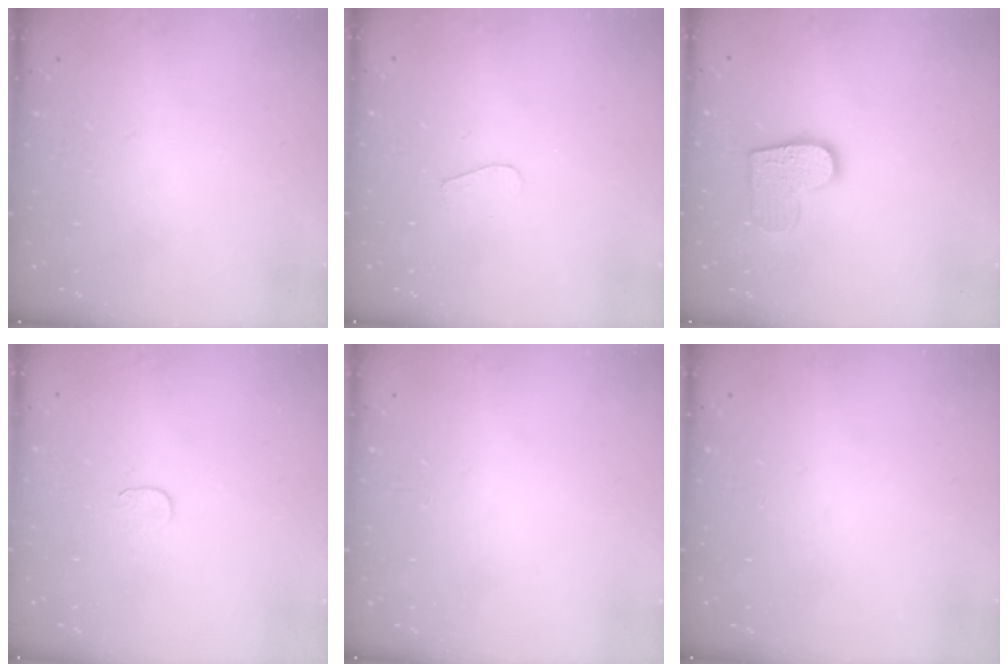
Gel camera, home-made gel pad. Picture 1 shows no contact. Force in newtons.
{"total": 3.6, "press": 3.6, "slide": 0.3}
{"total": 10.8, "press": 10.8, "slide": 0.7}
{"total": 3.7, "press": 3.7, "slide": 0.4}
{"total": 0.0}
{"total": 0.0}